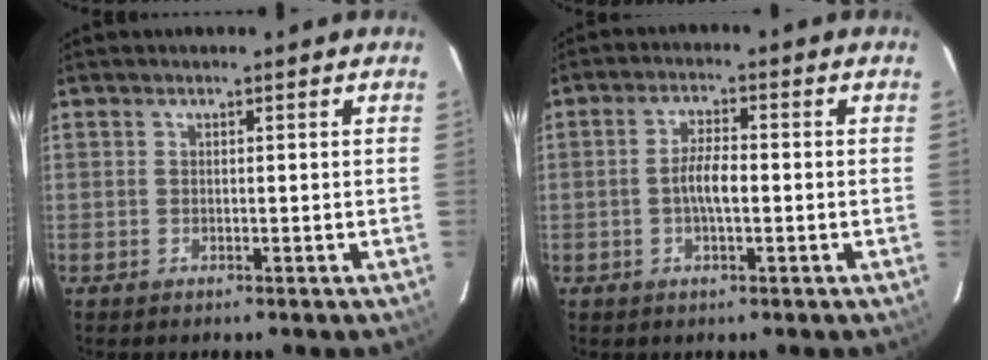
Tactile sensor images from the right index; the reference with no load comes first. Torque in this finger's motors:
{"motor_torque": [0.84, -0.06, 0.51, 0.12]}